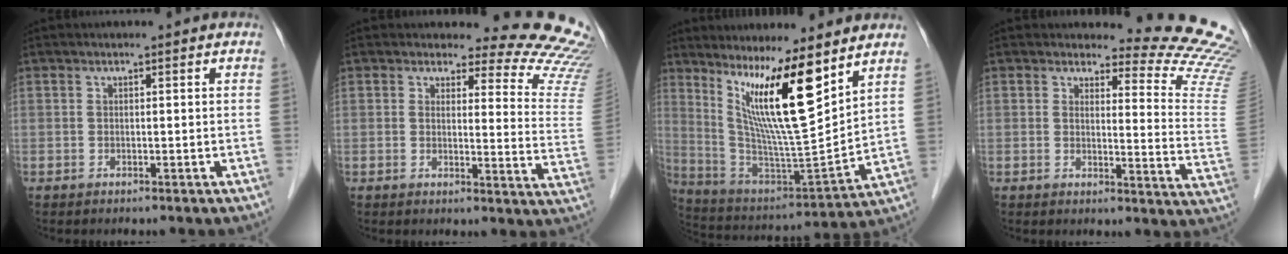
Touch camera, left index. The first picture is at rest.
{"total": 15.1, "force": [14.7, 2.4, 2.7], "torque": [0.000, -0.124, 0.121]}
{"total": 15.2, "force": [9.3, 0.7, 12.0], "torque": [-0.225, -0.020, 0.175]}
{"total": 14.5, "force": [14.4, 0.4, 1.9], "torque": [0.001, -0.152, 0.125]}